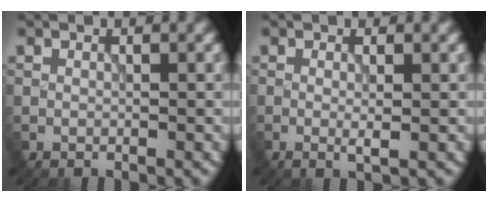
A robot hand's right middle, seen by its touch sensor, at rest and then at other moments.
{"total": 1.1, "force": [0.0, 0.1, 1.1], "torque": [-0.020, -0.002, -0.003]}